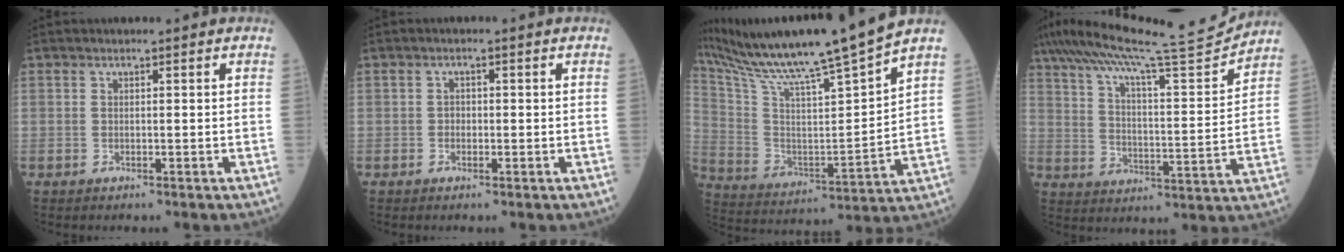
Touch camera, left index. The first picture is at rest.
{"total": 1.1, "force": [-0.2, 0.8, 0.6], "torque": [-0.008, 0.003, -0.005]}
{"total": 21.1, "force": [18.1, -2.0, 10.6], "torque": [-0.198, -0.030, 0.308]}
{"total": 17.8, "force": [16.4, -1.2, 6.8], "torque": [-0.123, -0.029, 0.249]}